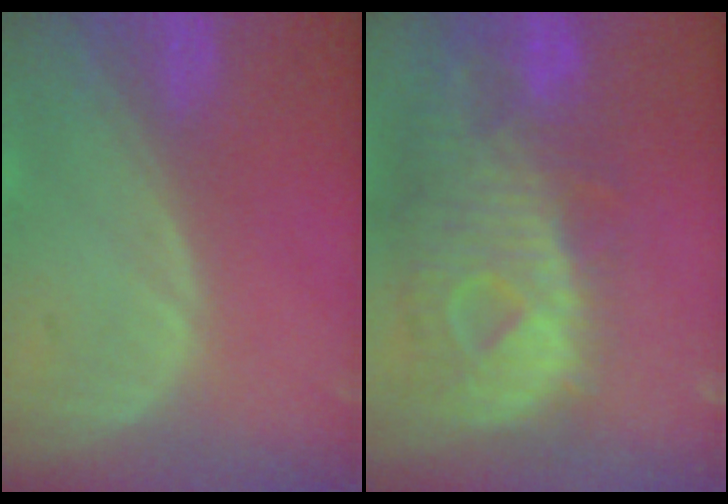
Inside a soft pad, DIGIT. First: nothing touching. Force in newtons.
{"total": 12.4, "press": 10.7, "slide": 6.3}